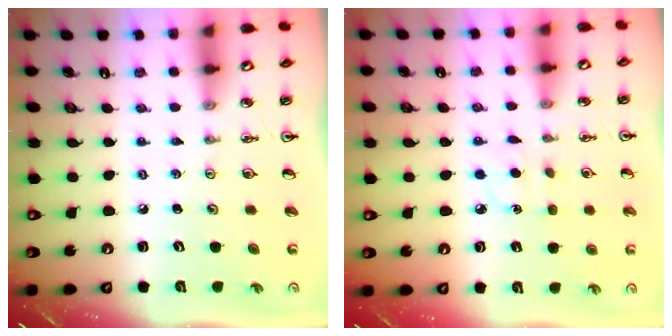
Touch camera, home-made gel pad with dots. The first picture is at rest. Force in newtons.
{"total": 4.7, "press": 4.7, "slide": 0.5}